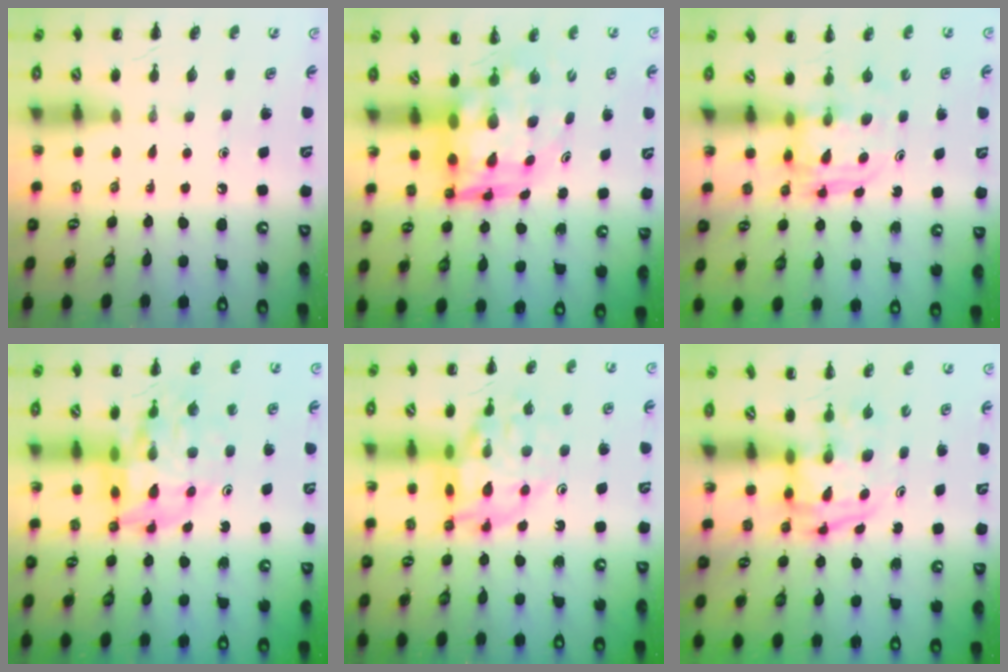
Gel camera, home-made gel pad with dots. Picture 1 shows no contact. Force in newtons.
{"total": 7.9, "press": 7.5, "slide": 2.5}
{"total": 3.8, "press": 3.8, "slide": 0.3}
{"total": 12.7, "press": 12.3, "slide": 3.3}
{"total": 14.4, "press": 14.2, "slide": 2.6}
{"total": 4.0, "press": 3.9, "slide": 0.6}